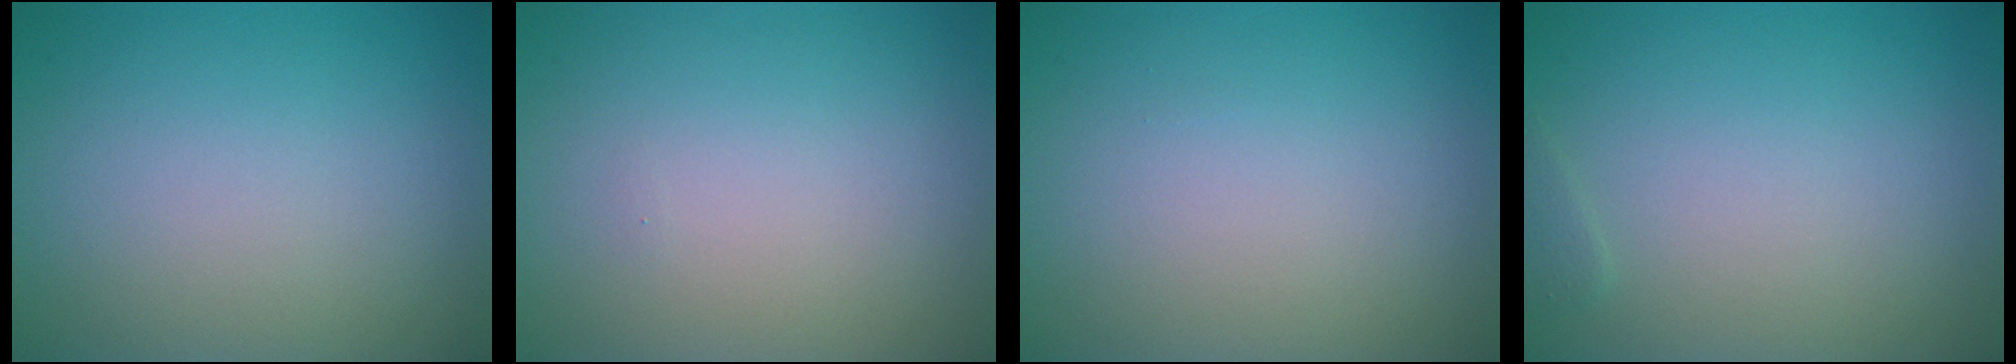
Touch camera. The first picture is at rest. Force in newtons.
{"total": 0.0}
{"total": 0.0}
{"total": 0.5, "press": 0.5, "slide": 0.0}